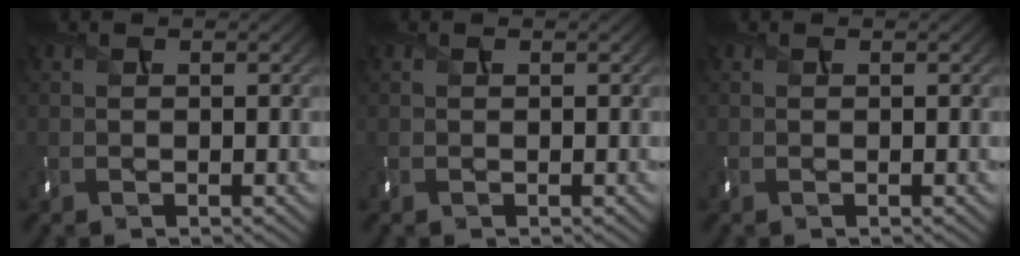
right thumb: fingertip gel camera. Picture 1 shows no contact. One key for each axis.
{"total": 0.0}
{"total": 0.0}